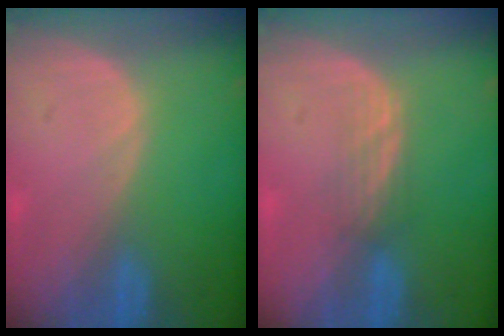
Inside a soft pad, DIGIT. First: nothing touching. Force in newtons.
{"total": 2.3, "press": 2.2, "slide": 0.5}